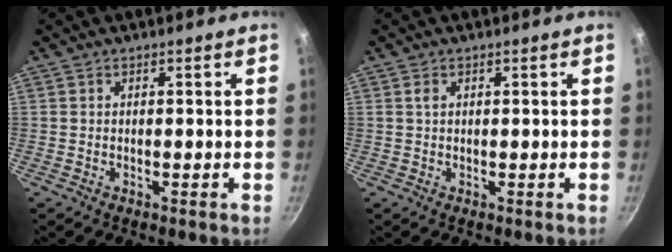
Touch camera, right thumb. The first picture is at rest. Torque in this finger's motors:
{"motor_torque": [0.12, 0.11, 0.53, 0.12, 0.03]}